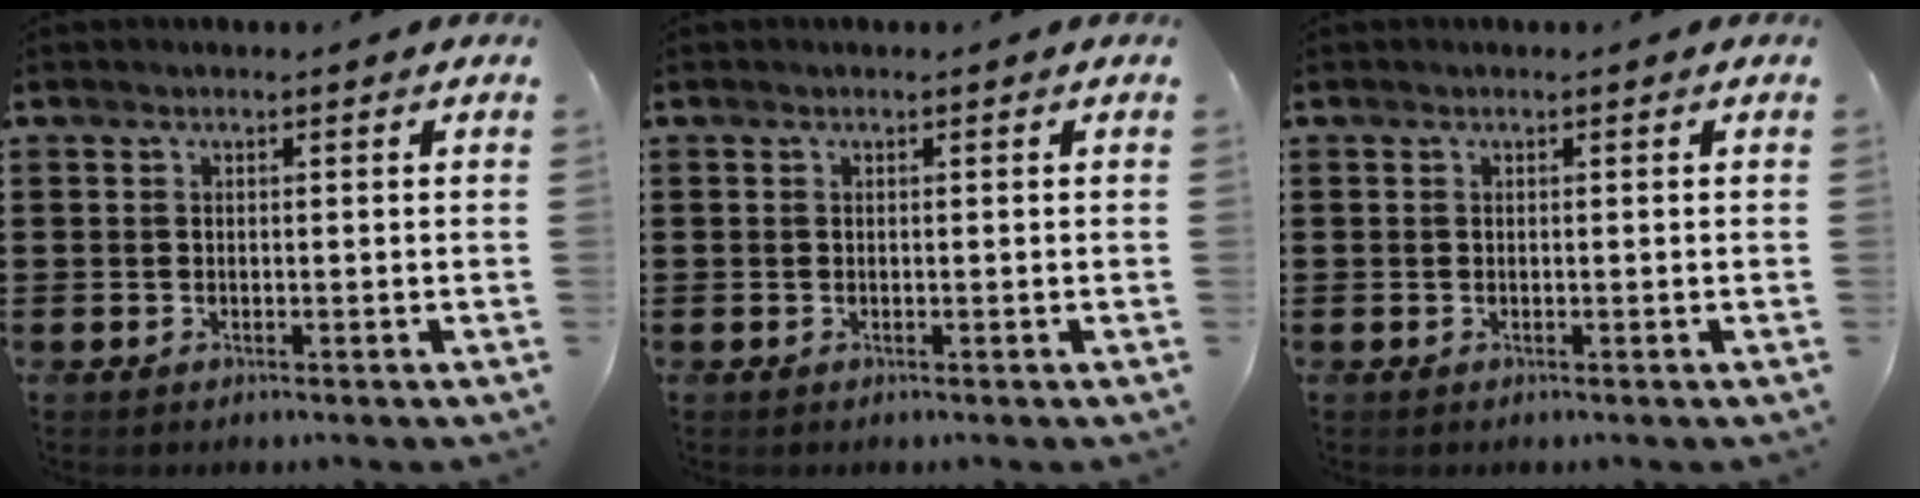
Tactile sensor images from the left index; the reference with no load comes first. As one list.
[{"total": 0.0}, {"total": 0.0}]